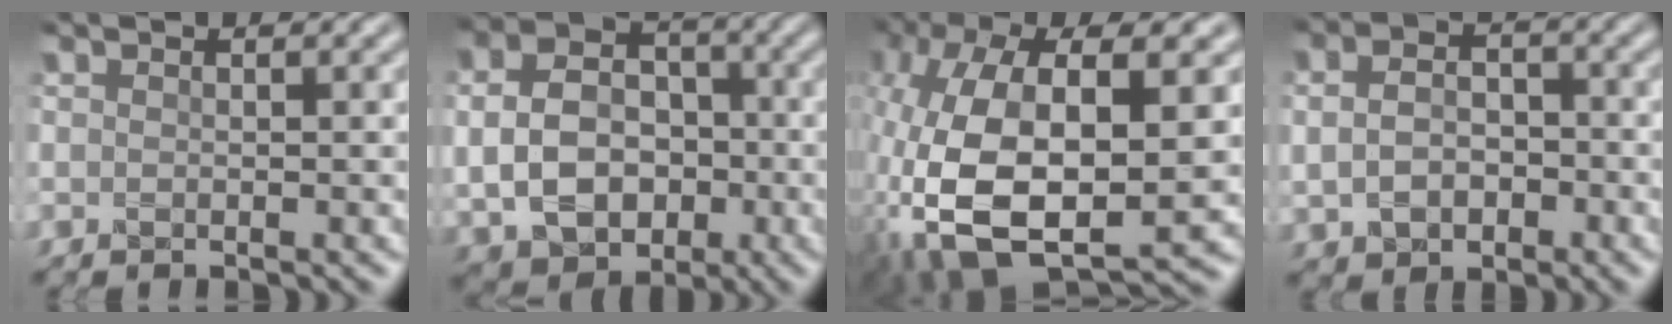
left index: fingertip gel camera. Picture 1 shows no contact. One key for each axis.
{"total": 7.7, "fx": -0.7, "fy": 5.9, "fz": 4.9, "tx": -0.098, "ty": 0.002, "tz": -0.017}
{"total": 16.4, "fx": -0.5, "fy": 8.3, "fz": 14.1, "tx": -0.330, "ty": 0.007, "tz": 0.000}
{"total": 3.7, "fx": -0.4, "fy": 2.8, "fz": 2.5, "tx": -0.053, "ty": -0.001, "tz": -0.011}